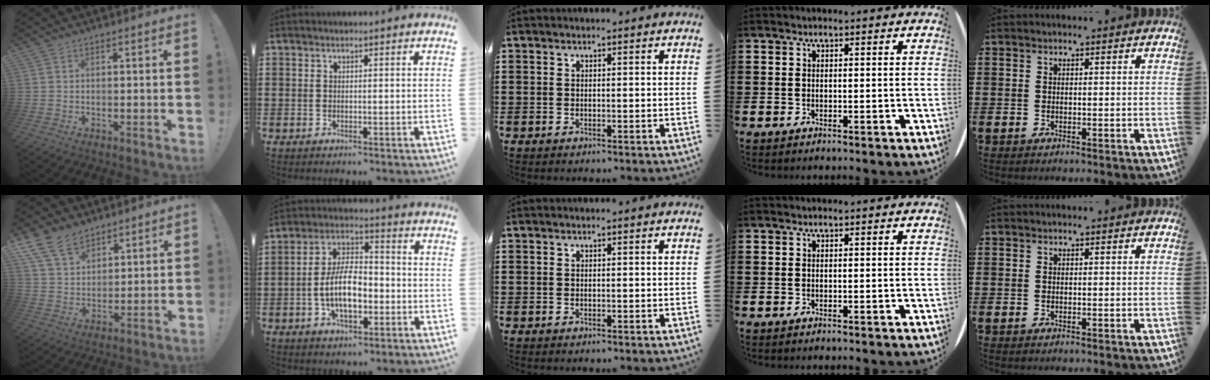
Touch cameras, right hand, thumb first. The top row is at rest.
{"thumb": {"total": 11.4, "force": [8.3, 6.7, 4.2], "torque": [-0.089, -0.044, 0.164]}, "index": {"total": 9.6, "force": [-2.4, 4.8, 8.0], "torque": [-0.162, 0.003, -0.049]}}